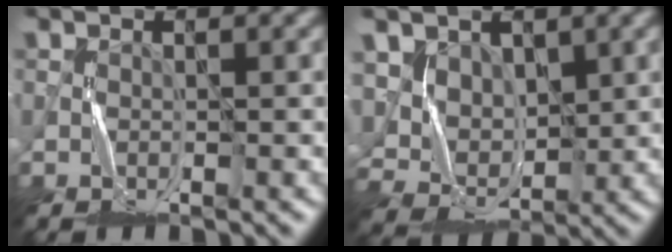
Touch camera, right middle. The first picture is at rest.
{"total": 4.4, "force": [2.4, 3.2, 1.9], "torque": [-0.049, -0.003, 0.050]}